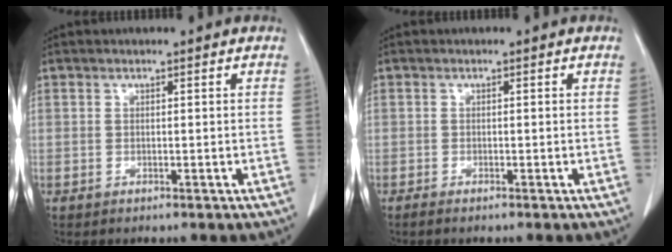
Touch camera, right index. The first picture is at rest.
{"total": 1.1, "force": [-0.9, 0.1, 0.7], "torque": [-0.017, -0.003, -0.014]}